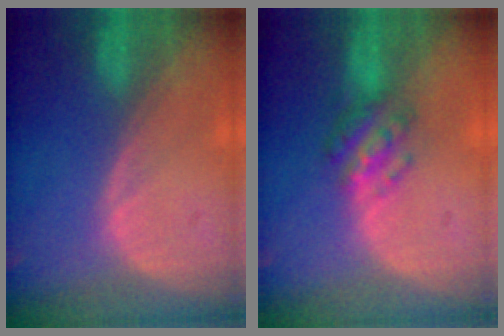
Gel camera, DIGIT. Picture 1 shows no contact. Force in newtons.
{"total": 5.1, "press": 5.0, "slide": 1.2}